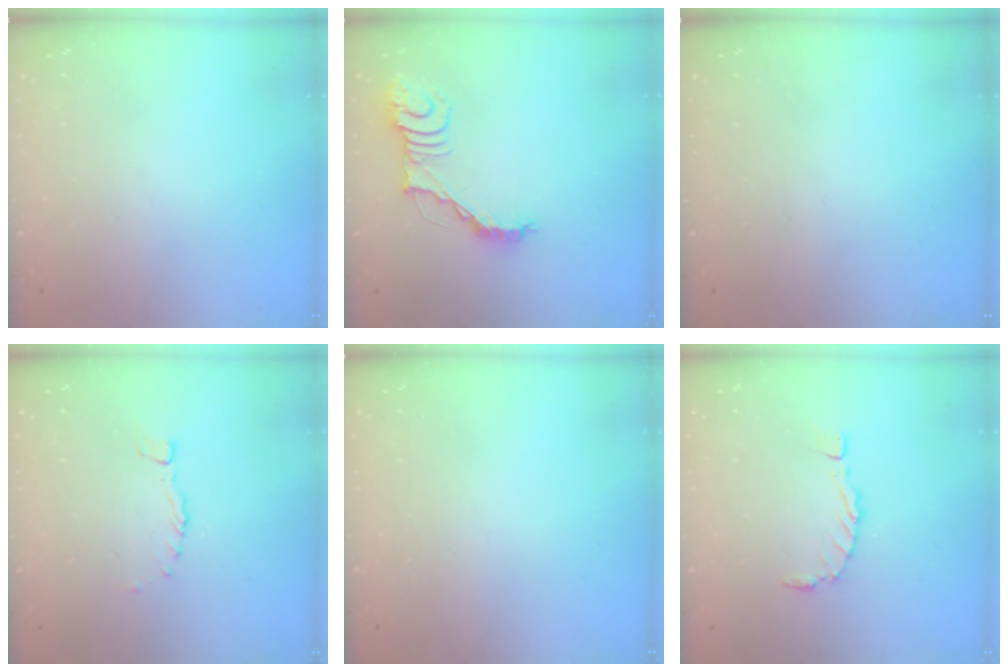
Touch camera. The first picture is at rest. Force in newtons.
{"total": 12.5, "press": 12.4, "slide": 1.1}
{"total": 0.0}
{"total": 0.0}
{"total": 0.0}
{"total": 0.0}